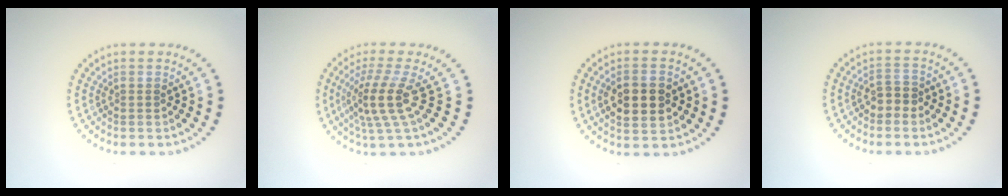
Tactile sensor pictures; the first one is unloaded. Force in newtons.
{"total": 3.9, "press": 2.7, "slide": 2.8}
{"total": 4.6, "press": 4.6, "slide": 0.3}
{"total": 1.9, "press": 1.7, "slide": 0.7}